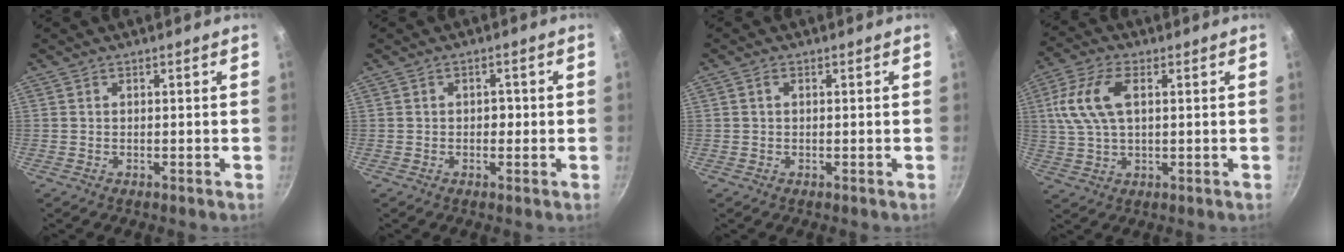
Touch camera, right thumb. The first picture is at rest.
{"total": 2.2, "force": [-0.2, 1.5, 1.6], "torque": [-0.013, 0.002, -0.004]}
{"total": 0.9, "force": [0.2, 0.5, 0.7], "torque": [-0.013, 0.004, 0.003]}
{"total": 10.4, "force": [2.3, 5.4, 8.6], "torque": [-0.179, 0.013, 0.041]}